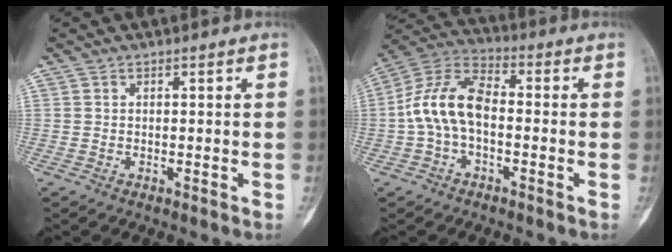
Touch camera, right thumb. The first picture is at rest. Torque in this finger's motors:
{"motor_torque": [0.25, 0.22, 0.91, -0.90, 0.46]}